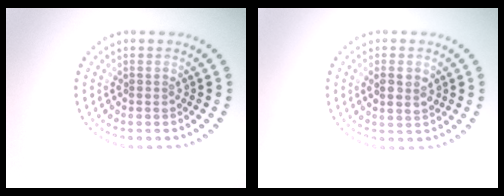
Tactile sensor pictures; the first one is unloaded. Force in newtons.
{"total": 2.1, "press": 2.0, "slide": 0.4}